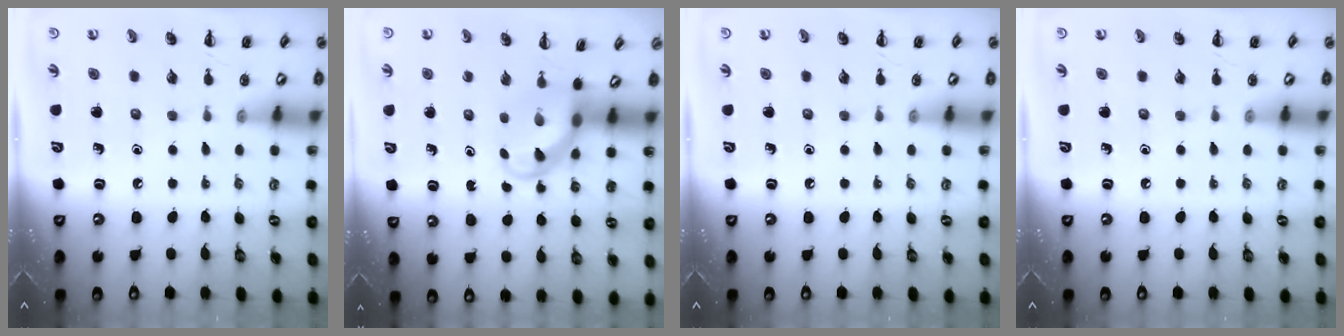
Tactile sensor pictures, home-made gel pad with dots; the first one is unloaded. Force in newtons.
{"total": 3.7, "press": 3.6, "slide": 0.8}
{"total": 0.0}
{"total": 0.0}